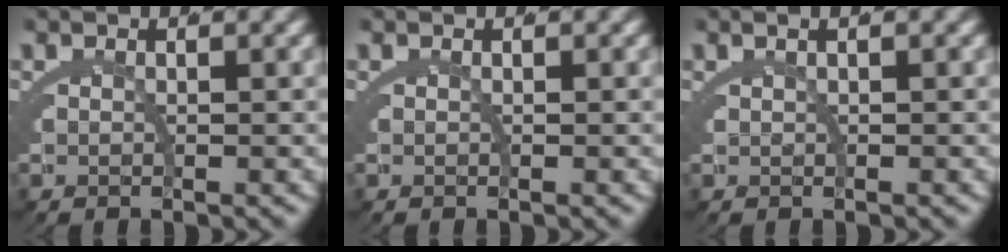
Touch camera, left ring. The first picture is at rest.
{"total": 0.0}
{"total": 1.3, "force": [0.8, 0.0, 1.0], "torque": [-0.008, 0.010, 0.011]}